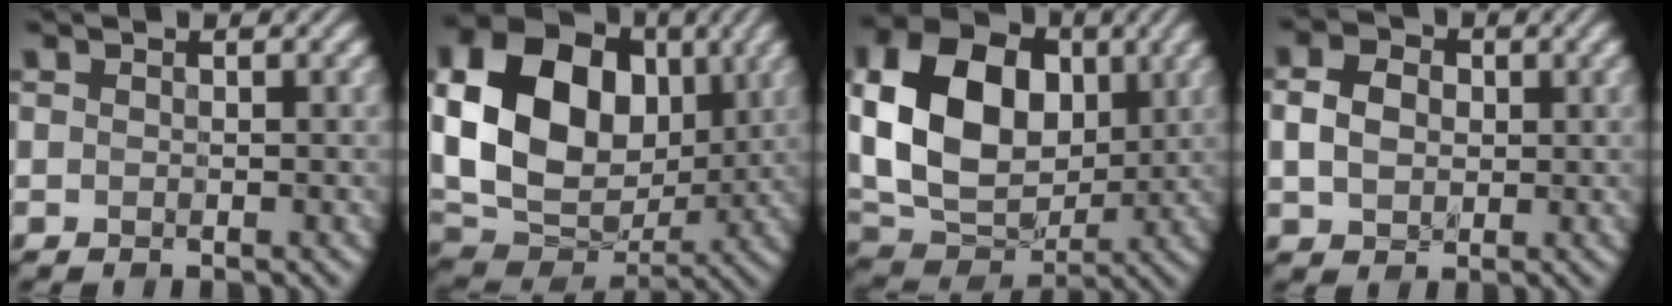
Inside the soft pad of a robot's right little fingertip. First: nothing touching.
{"total": 15.8, "force": [1.9, 11.7, 10.5], "torque": [-0.203, 0.009, 0.035]}
{"total": 13.0, "force": [1.4, 9.2, 9.0], "torque": [-0.183, 0.010, 0.019]}
{"total": 3.5, "force": [0.0, 2.8, 2.1], "torque": [-0.046, 0.003, -0.005]}